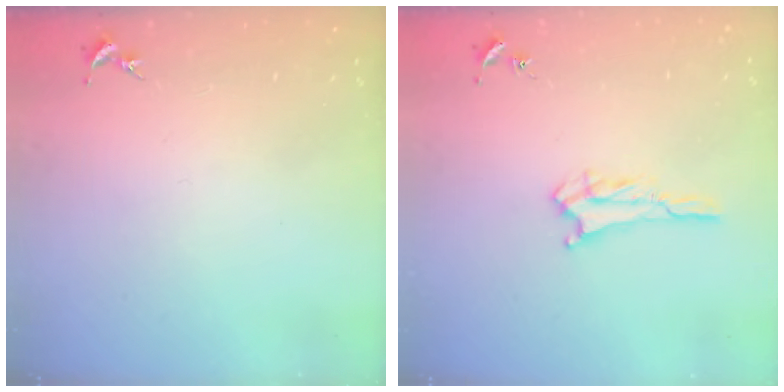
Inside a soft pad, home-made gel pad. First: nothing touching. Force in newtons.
{"total": 1.7, "press": 1.7, "slide": 0.2}